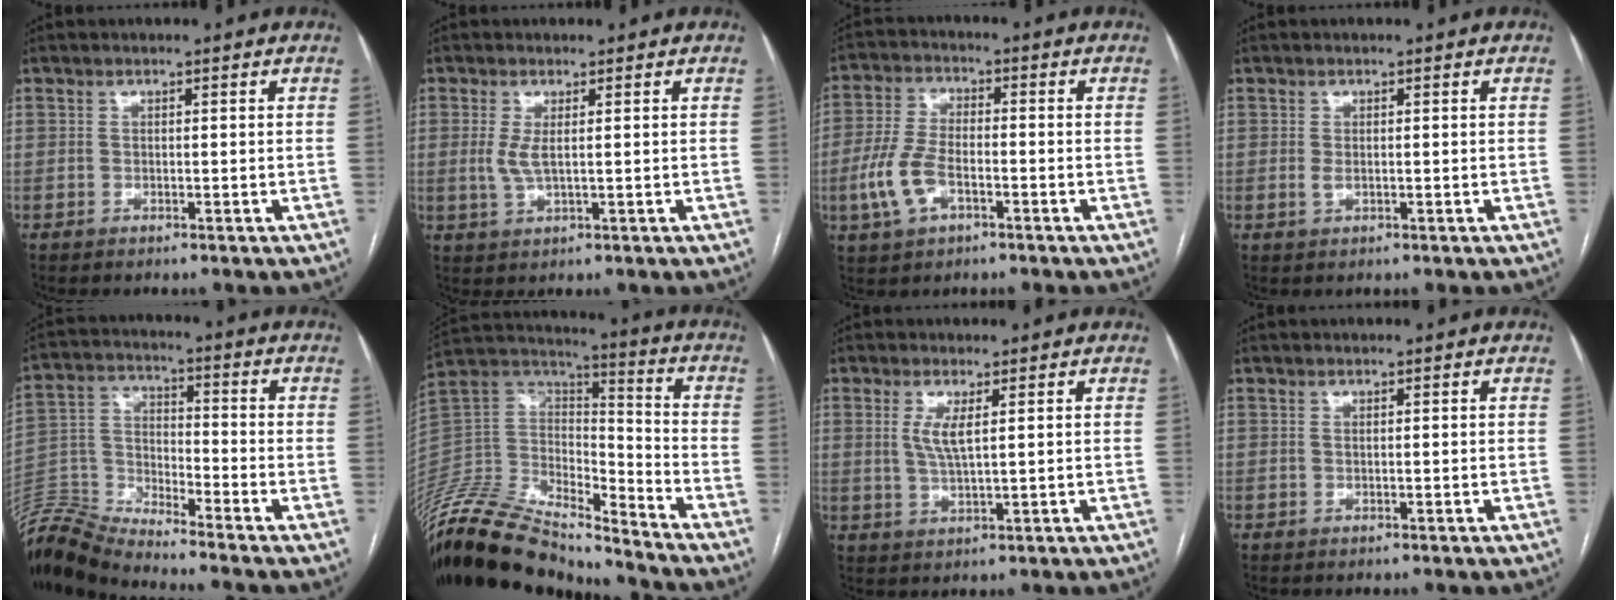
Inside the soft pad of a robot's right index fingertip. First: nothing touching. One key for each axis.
{"total": 2.9, "fx": 0.4, "fy": 0.6, "fz": 2.8, "tx": -0.065, "ty": -0.004, "tz": 0.012}
{"total": 8.0, "fx": -2.7, "fy": 4.0, "fz": 6.4, "tx": -0.153, "ty": 0.006, "tz": -0.051}
{"total": 1.2, "fx": 0.0, "fy": 0.6, "fz": 1.0, "tx": -0.019, "ty": -0.002, "tz": 0.003}
{"total": 9.9, "fx": -9.8, "fy": -0.5, "fz": 1.1, "tx": -0.031, "ty": 0.016, "tz": -0.194}
{"total": 24.1, "fx": -22.5, "fy": 4.5, "fz": 7.4, "tx": -0.173, "ty": 0.012, "tz": -0.393}
{"total": 3.7, "fx": 1.1, "fy": 0.6, "fz": 3.5, "tx": -0.078, "ty": -0.004, "tz": 0.027}
{"total": 0.0}